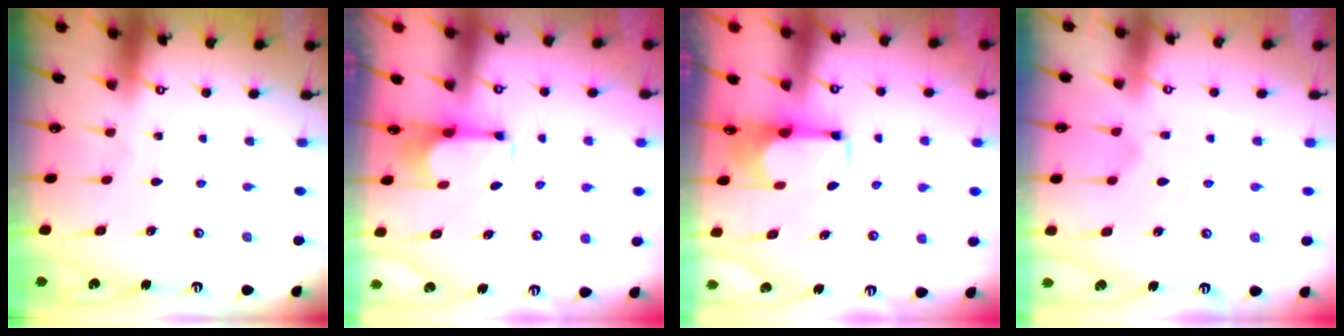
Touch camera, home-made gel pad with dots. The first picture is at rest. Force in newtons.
{"total": 2.6, "press": 2.5, "slide": 0.9}
{"total": 1.6, "press": 1.5, "slide": 0.7}
{"total": 3.8, "press": 3.7, "slide": 1.0}